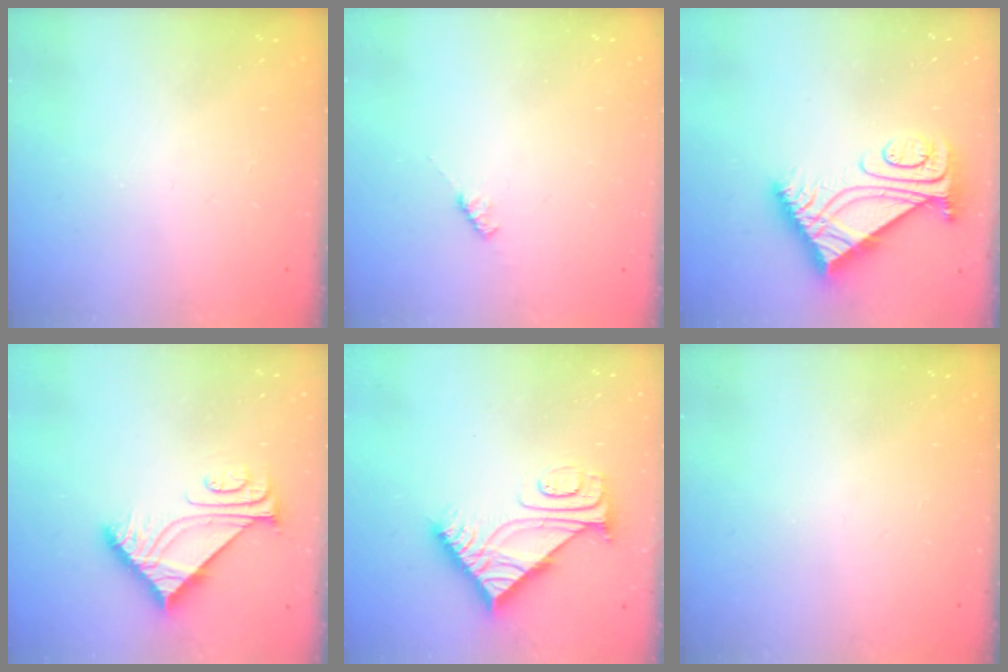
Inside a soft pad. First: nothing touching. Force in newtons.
{"total": 2.2, "press": 2.2, "slide": 0.4}
{"total": 9.6, "press": 9.6, "slide": 0.9}
{"total": 7.7, "press": 7.6, "slide": 1.0}
{"total": 8.7, "press": 8.7, "slide": 0.8}
{"total": 0.0}